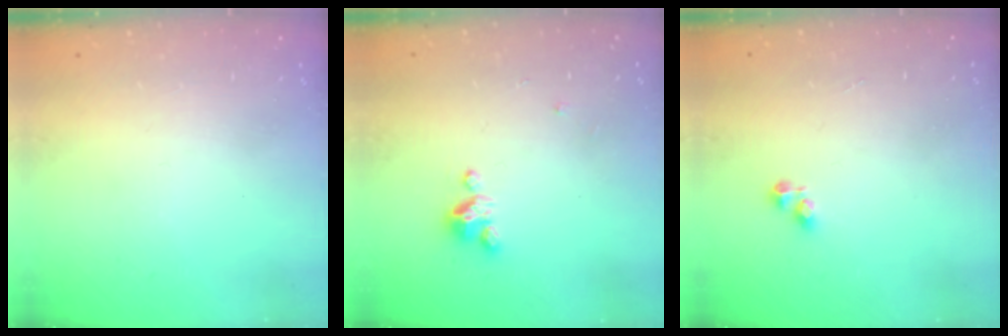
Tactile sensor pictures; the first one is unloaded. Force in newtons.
{"total": 2.9, "press": 2.9, "slide": 0.3}
{"total": 2.4, "press": 2.4, "slide": 0.3}